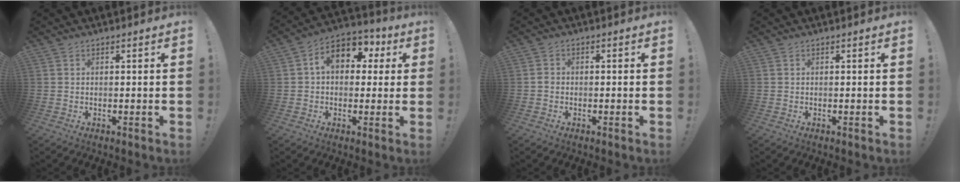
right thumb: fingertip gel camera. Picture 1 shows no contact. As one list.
[{"total": 11.3, "force": [3.0, 7.8, 7.5], "torque": [-0.111, 0.004, 0.058]}, {"total": 1.5, "force": [-0.8, 1.0, 0.8], "torque": [-0.010, 0.006, -0.014]}, {"total": 0.0}]